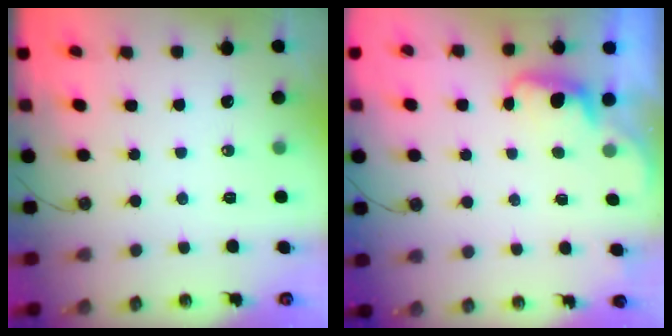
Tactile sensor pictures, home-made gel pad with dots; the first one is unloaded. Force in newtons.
{"total": 1.9, "press": 1.7, "slide": 0.9}